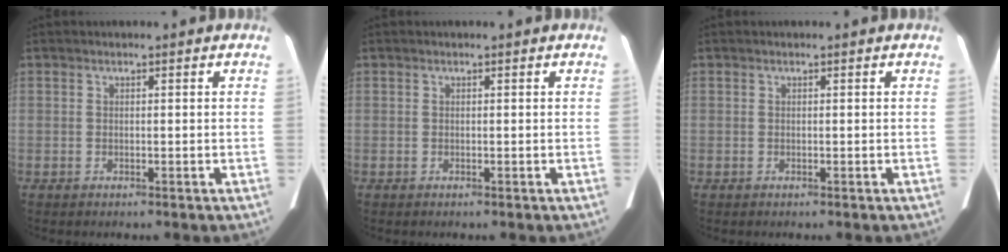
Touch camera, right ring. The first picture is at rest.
{"total": 0.0}
{"total": 0.0}